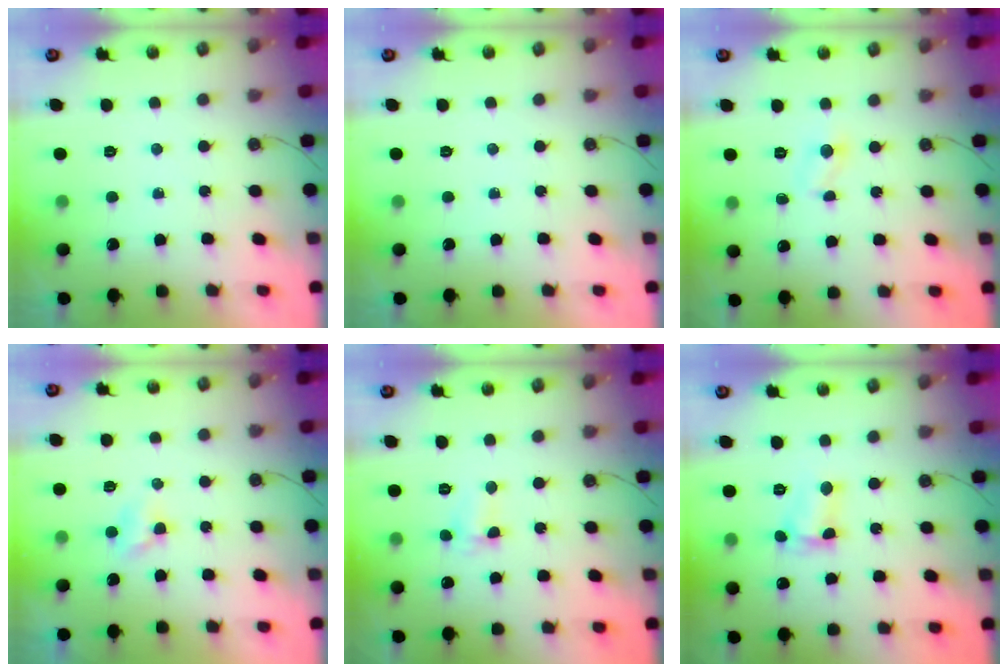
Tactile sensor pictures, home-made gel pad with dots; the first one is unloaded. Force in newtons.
{"total": 0.0}
{"total": 3.9, "press": 3.9, "slide": 0.3}
{"total": 2.4, "press": 2.4, "slide": 0.3}
{"total": 1.7, "press": 1.6, "slide": 0.6}
{"total": 3.5, "press": 3.5, "slide": 0.3}